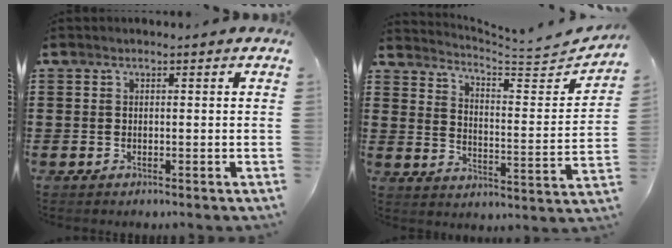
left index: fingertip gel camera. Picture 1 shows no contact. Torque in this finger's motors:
{"motor_torque": [-0.26, 0.24, -0.30, -0.03]}